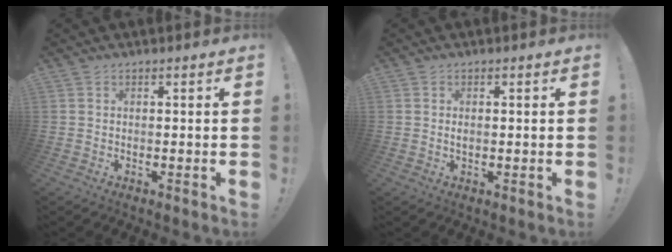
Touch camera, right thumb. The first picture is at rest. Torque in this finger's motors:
{"motor_torque": [-0.21, 0.05, -0.11, 0.09, 0.05]}